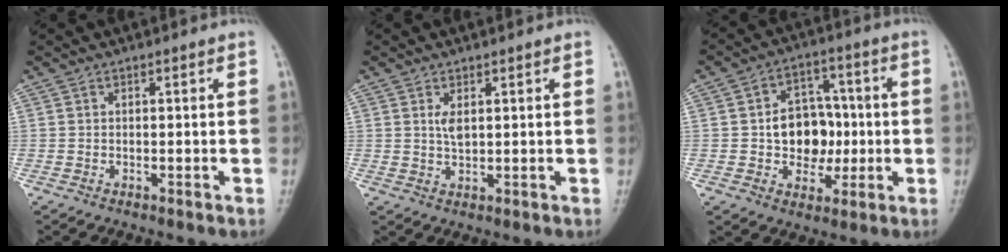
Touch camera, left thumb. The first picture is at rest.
{"total": 2.4, "force": [0.9, 1.1, 1.9], "torque": [-0.032, -0.008, 0.022]}
{"total": 10.9, "force": [-0.7, 8.4, 6.8], "torque": [-0.053, 0.022, -0.011]}